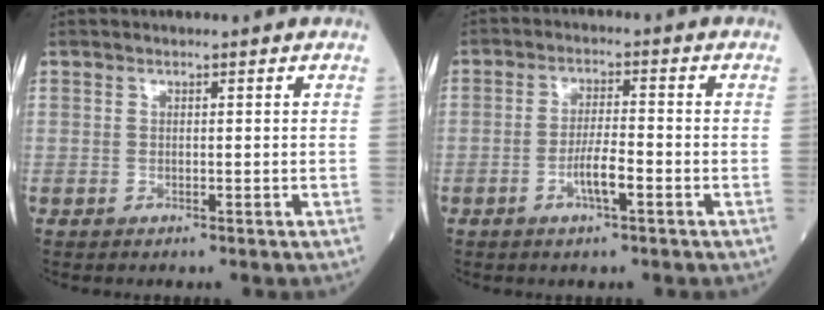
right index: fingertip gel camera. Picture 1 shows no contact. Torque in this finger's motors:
{"motor_torque": [0.54, -0.17, 0.41, 0.10]}